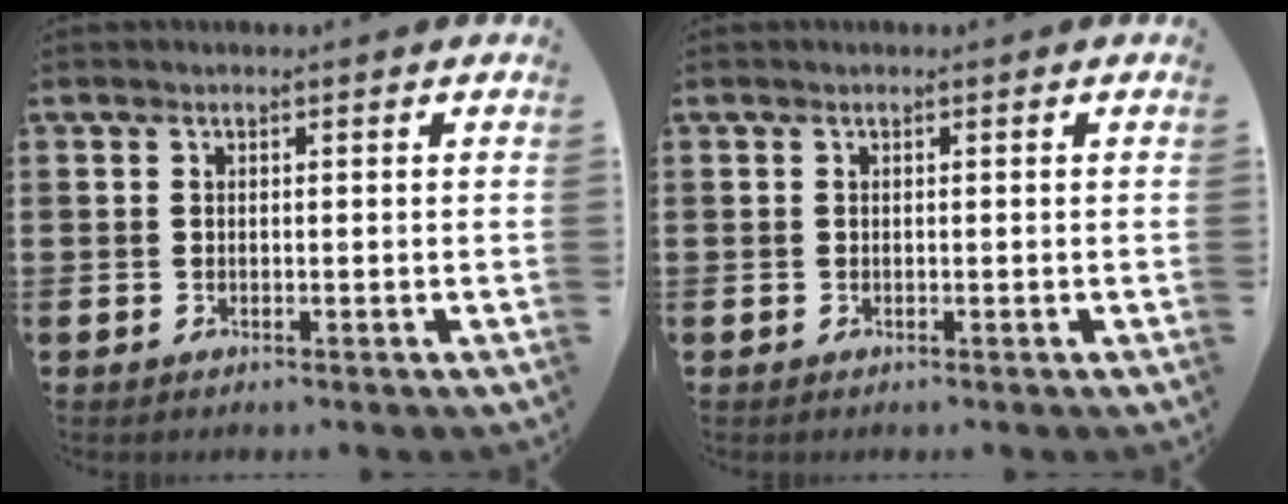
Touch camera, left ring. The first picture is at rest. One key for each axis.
{"total": 0.0}